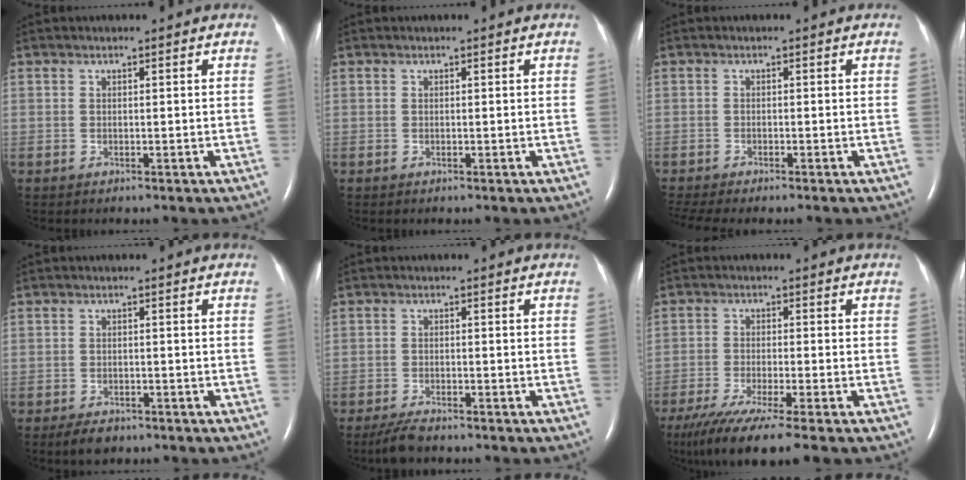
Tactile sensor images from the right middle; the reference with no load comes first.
{"total": 0.0}
{"total": 5.5, "force": [-4.7, 0.8, 2.8], "torque": [-0.046, -0.006, -0.071]}
{"total": 3.0, "force": [-2.2, 1.5, 1.5], "torque": [-0.030, -0.003, -0.029]}
{"total": 3.5, "force": [-3.0, 0.6, 1.8], "torque": [-0.043, -0.010, -0.053]}
{"total": 11.5, "force": [-8.6, 0.2, 7.6], "torque": [-0.132, -0.035, -0.143]}